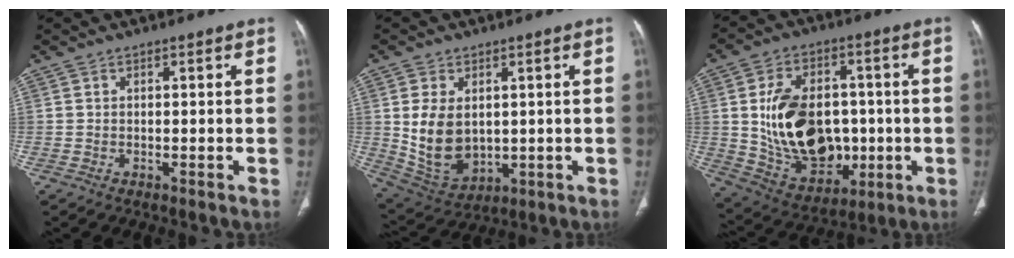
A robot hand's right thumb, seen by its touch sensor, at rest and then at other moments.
{"total": 11.3, "force": [1.1, 7.7, 8.2], "torque": [-0.140, -0.013, 0.047]}
{"total": 20.6, "force": [-0.6, 14.2, 15.0], "torque": [-0.220, 0.007, 0.018]}